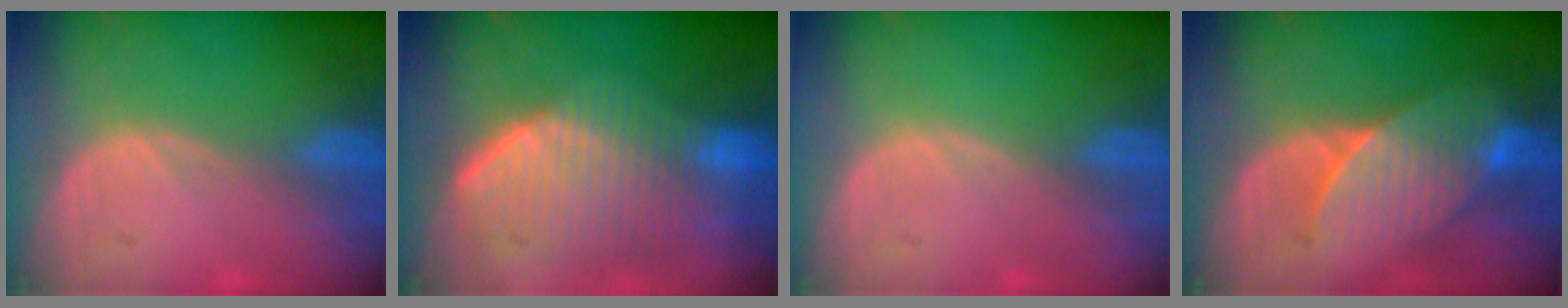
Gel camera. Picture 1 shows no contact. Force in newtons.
{"total": 10.5, "press": 9.1, "slide": 5.2}
{"total": 0.0}
{"total": 7.3, "press": 7.2, "slide": 1.2}